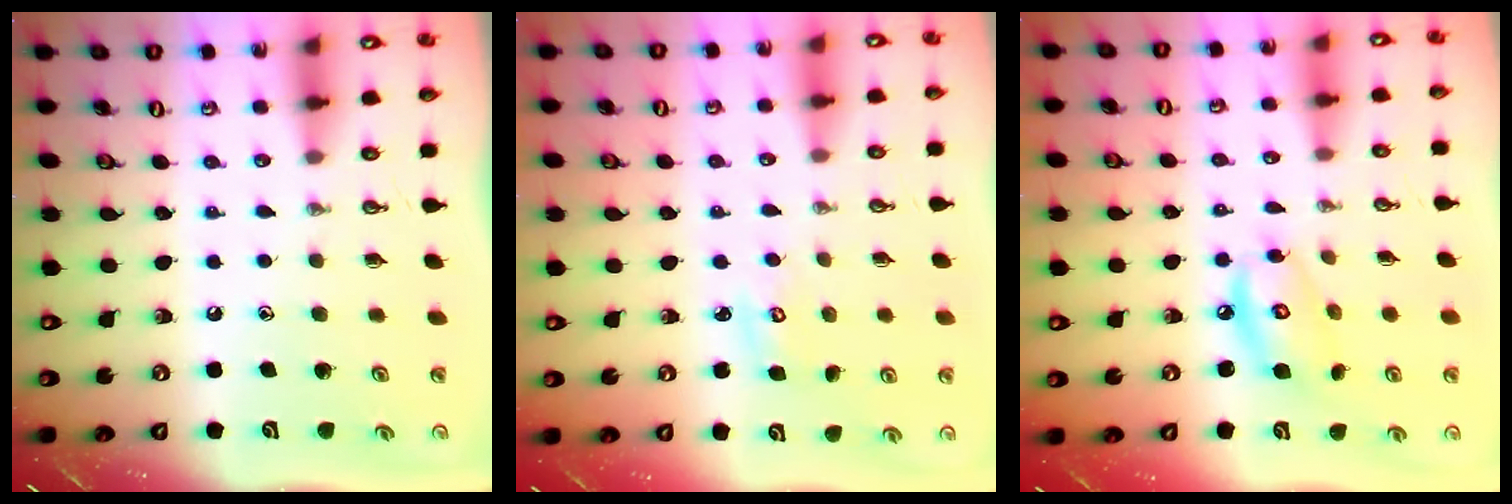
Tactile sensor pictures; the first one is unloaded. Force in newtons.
{"total": 3.2, "press": 3.2, "slide": 0.2}
{"total": 9.4, "press": 9.4, "slide": 0.6}